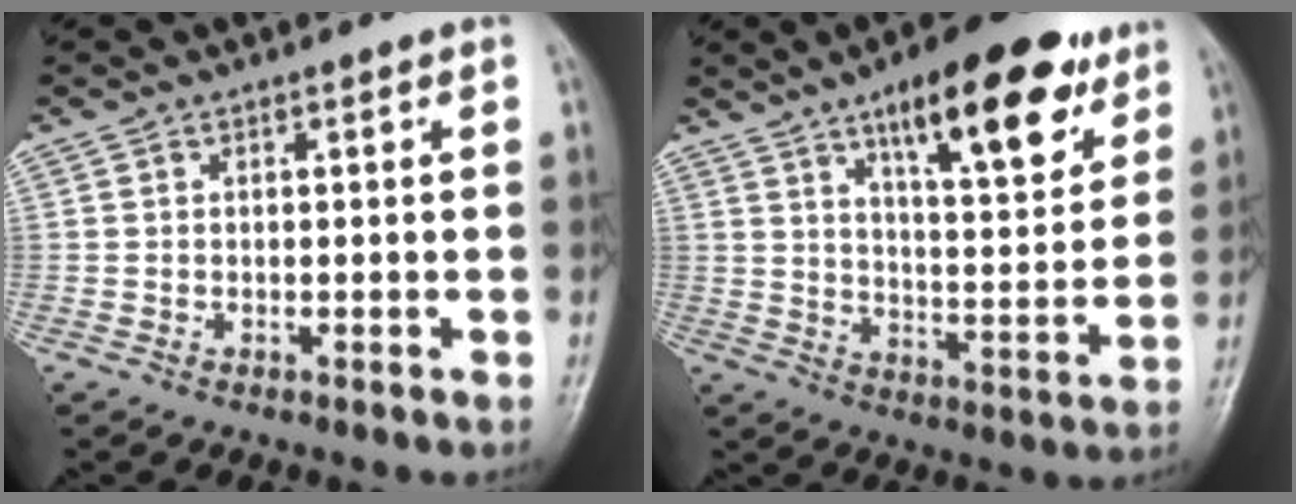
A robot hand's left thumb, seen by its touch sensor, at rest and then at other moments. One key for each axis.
{"total": 18.8, "fx": 10.8, "fy": 6.3, "fz": 14.0, "tx": -0.166, "ty": -0.045, "tz": 0.163}